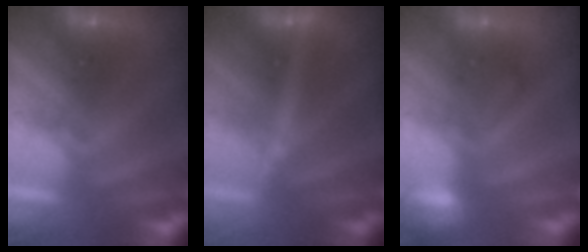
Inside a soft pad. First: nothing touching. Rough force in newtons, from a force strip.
{"total": 2.4}
{"total": 2.7}